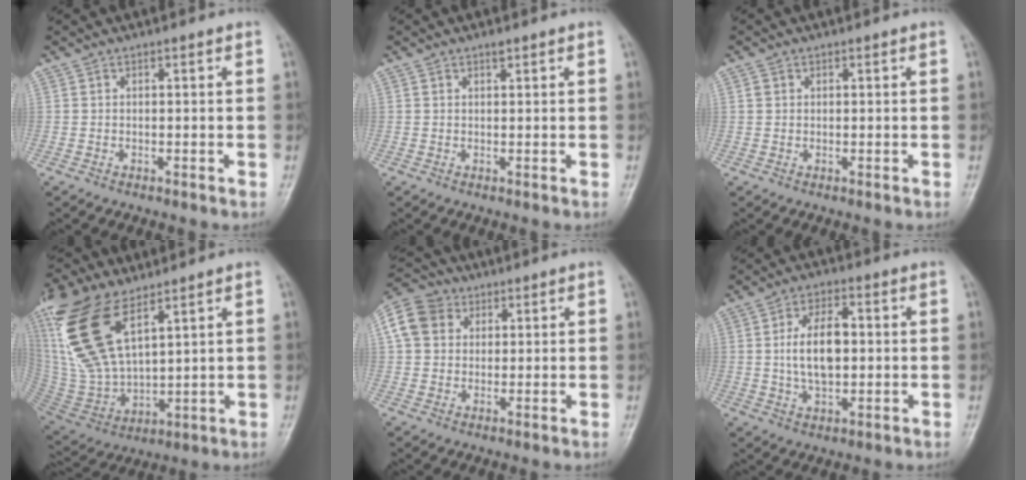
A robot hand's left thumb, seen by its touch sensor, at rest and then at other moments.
{"total": 0.8, "force": [0.6, 0.3, 0.5], "torque": [-0.007, -0.003, 0.010]}
{"total": 1.2, "force": [0.3, 1.0, 0.4], "torque": [-0.004, 0.001, 0.006]}
{"total": 20.7, "force": [10.6, 9.4, 15.0], "torque": [-0.330, -0.036, 0.222]}
{"total": 10.0, "force": [3.1, 8.2, 4.9], "torque": [-0.087, 0.016, 0.047]}
{"total": 9.3, "force": [0.5, 5.0, 7.7], "torque": [-0.135, 0.005, 0.010]}